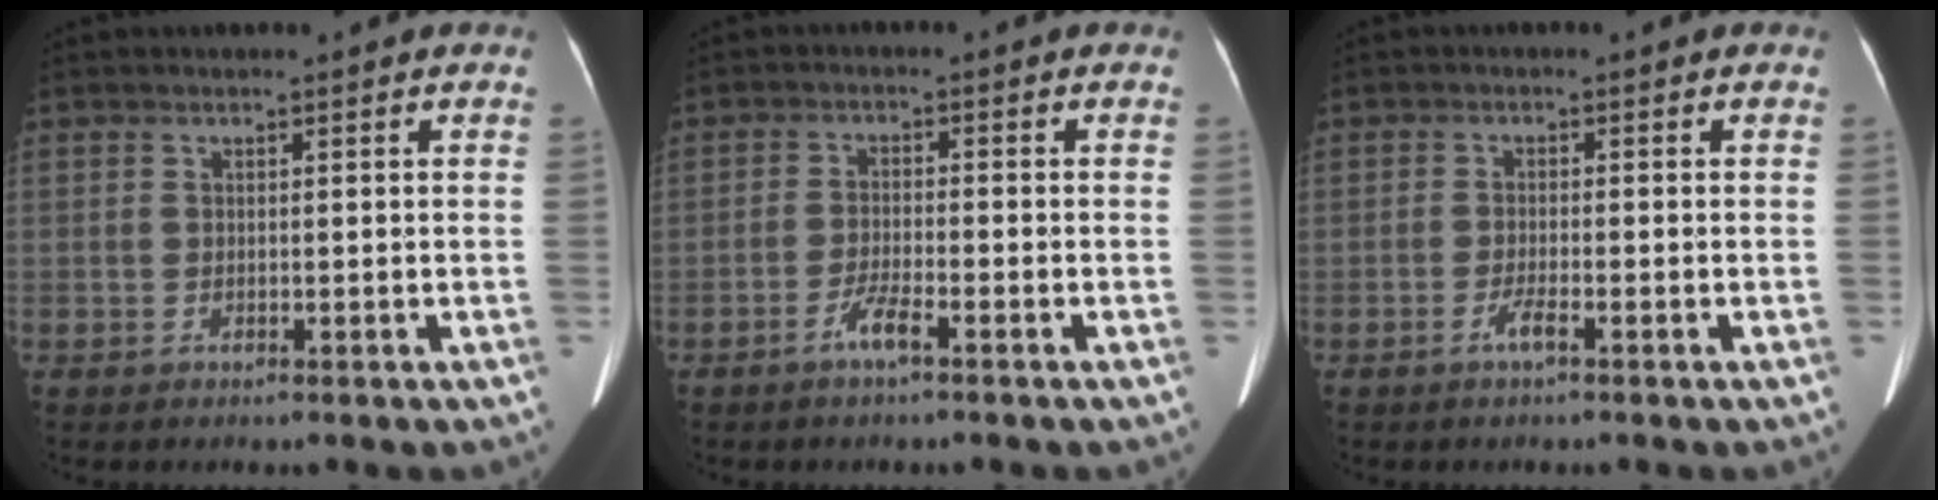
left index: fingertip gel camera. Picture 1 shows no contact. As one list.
[{"total": 3.2, "force": [-2.3, 0.1, 2.3], "torque": [-0.051, -0.004, -0.047]}, {"total": 1.9, "force": [-1.3, 0.0, 1.4], "torque": [-0.034, -0.003, -0.030]}]